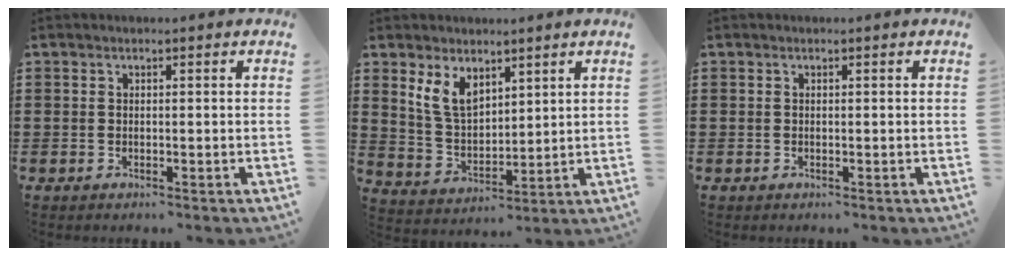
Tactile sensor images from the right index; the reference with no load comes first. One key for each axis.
{"total": 6.8, "fx": 4.0, "fy": 3.9, "fz": 4.0, "tx": -0.100, "ty": -0.001, "tz": 0.073}
{"total": 0.0}